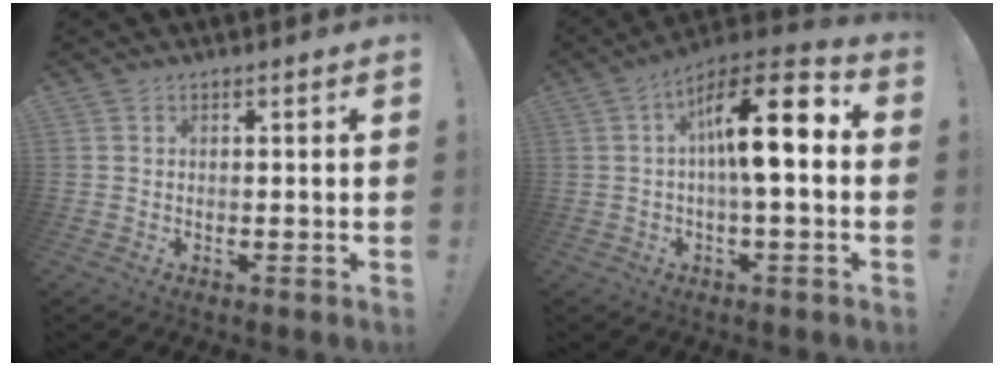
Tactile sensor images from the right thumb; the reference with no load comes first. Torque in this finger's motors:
{"motor_torque": [1.14, 2.20, 0.29, 0.23, 0.35]}